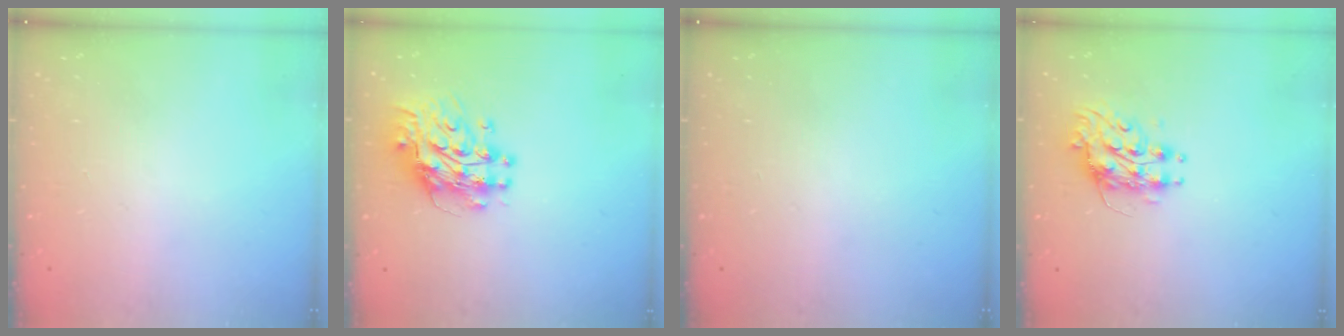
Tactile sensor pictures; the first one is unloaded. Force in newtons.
{"total": 10.7, "press": 10.7, "slide": 0.9}
{"total": 0.0}
{"total": 8.1, "press": 8.1, "slide": 0.2}